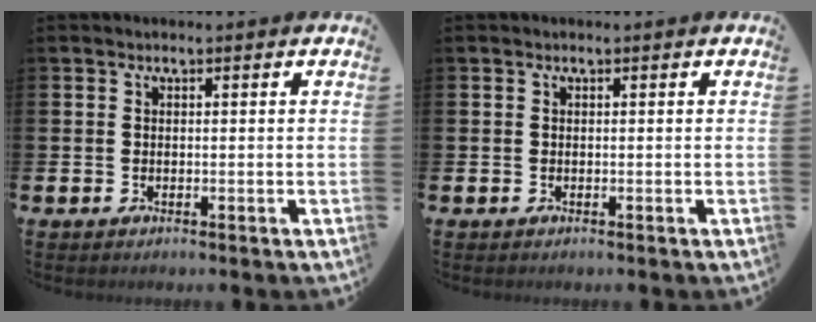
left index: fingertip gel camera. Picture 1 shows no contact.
{"total": 0.0}